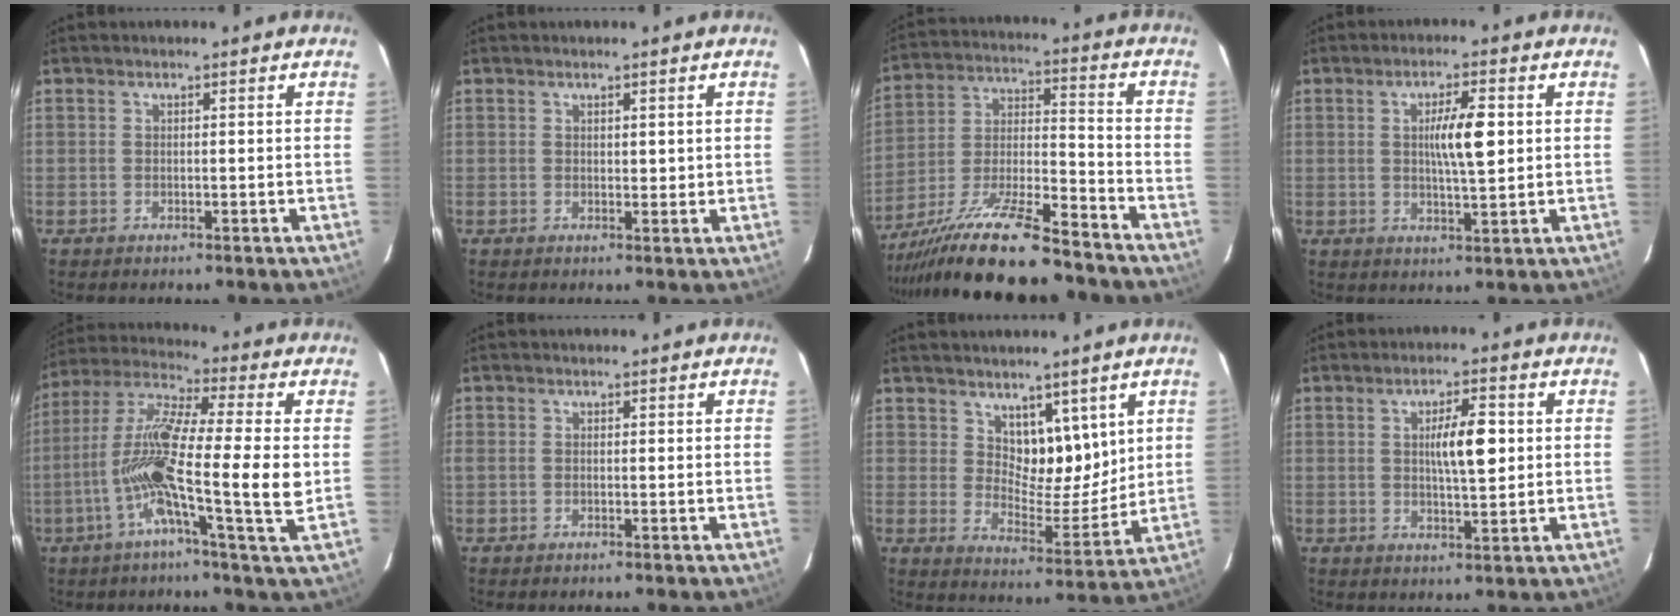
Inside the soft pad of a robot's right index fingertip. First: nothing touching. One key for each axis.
{"total": 1.3, "fx": 0.5, "fy": 0.7, "fz": 1.0, "tx": -0.013, "ty": -0.002, "tz": 0.010}
{"total": 18.7, "fx": -15.3, "fy": 1.9, "fz": 10.5, "tx": -0.210, "ty": -0.018, "tz": -0.273}
{"total": 6.3, "fx": 1.0, "fy": 0.8, "fz": 6.2, "tx": -0.105, "ty": 0.003, "tz": 0.019}
{"total": 16.0, "fx": -2.3, "fy": 0.3, "fz": 15.8, "tx": -0.302, "ty": 0.001, "tz": -0.057}
{"total": 0.6, "fx": -0.1, "fy": 0.4, "fz": 0.5, "tx": -0.017, "ty": 0.004, "tz": 0.002}
{"total": 7.6, "fx": 4.3, "fy": 4.2, "fz": 4.7, "tx": -0.065, "ty": -0.009, "tz": 0.082}
{"total": 6.3, "fx": 1.0, "fy": 1.3, "fz": 6.1, "tx": -0.102, "ty": 0.006, "tz": 0.020}